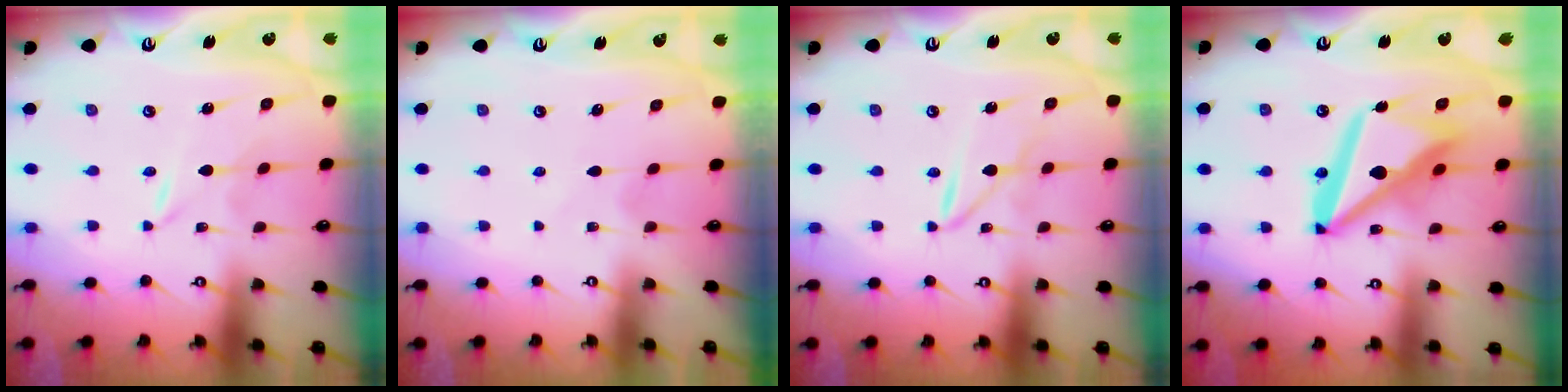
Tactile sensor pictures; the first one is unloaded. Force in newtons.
{"total": 1.7, "press": 1.7, "slide": 0.2}
{"total": 3.0, "press": 3.0, "slide": 0.3}
{"total": 17.6, "press": 17.5, "slide": 2.2}